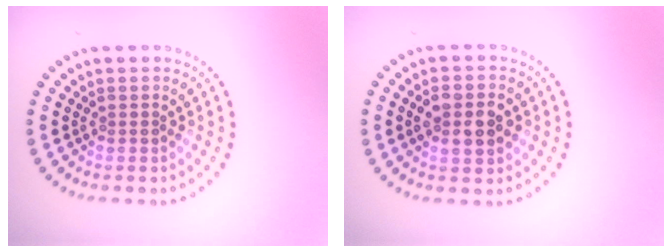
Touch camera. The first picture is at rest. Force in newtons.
{"total": 3.5, "press": 3.5, "slide": 0.2}